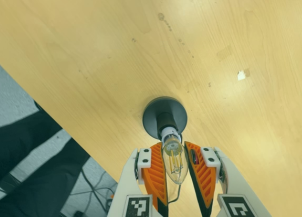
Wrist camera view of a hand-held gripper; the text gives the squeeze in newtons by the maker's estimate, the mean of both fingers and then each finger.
{"total": 12.7, "left": 12.1, "right": 13.3}